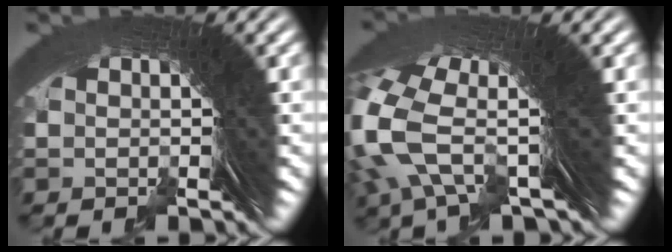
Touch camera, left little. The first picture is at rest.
{"total": 9.4, "force": [1.8, 5.3, 7.5], "torque": [-0.166, -0.006, 0.022]}